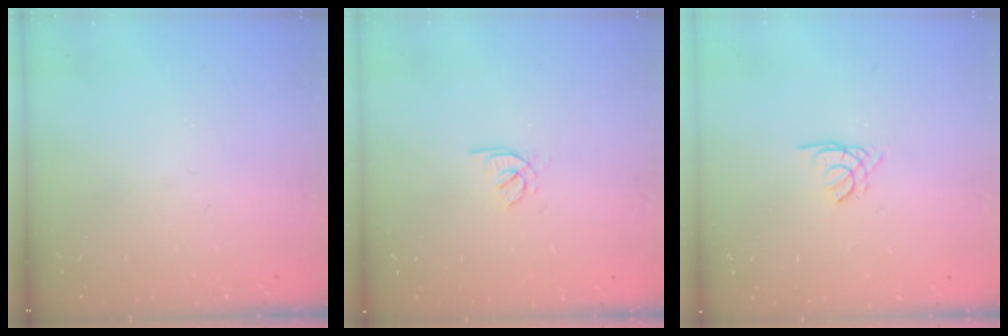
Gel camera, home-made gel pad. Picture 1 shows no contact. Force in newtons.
{"total": 1.8, "press": 1.8, "slide": 0.5}
{"total": 1.1, "press": 1.1, "slide": 0.3}